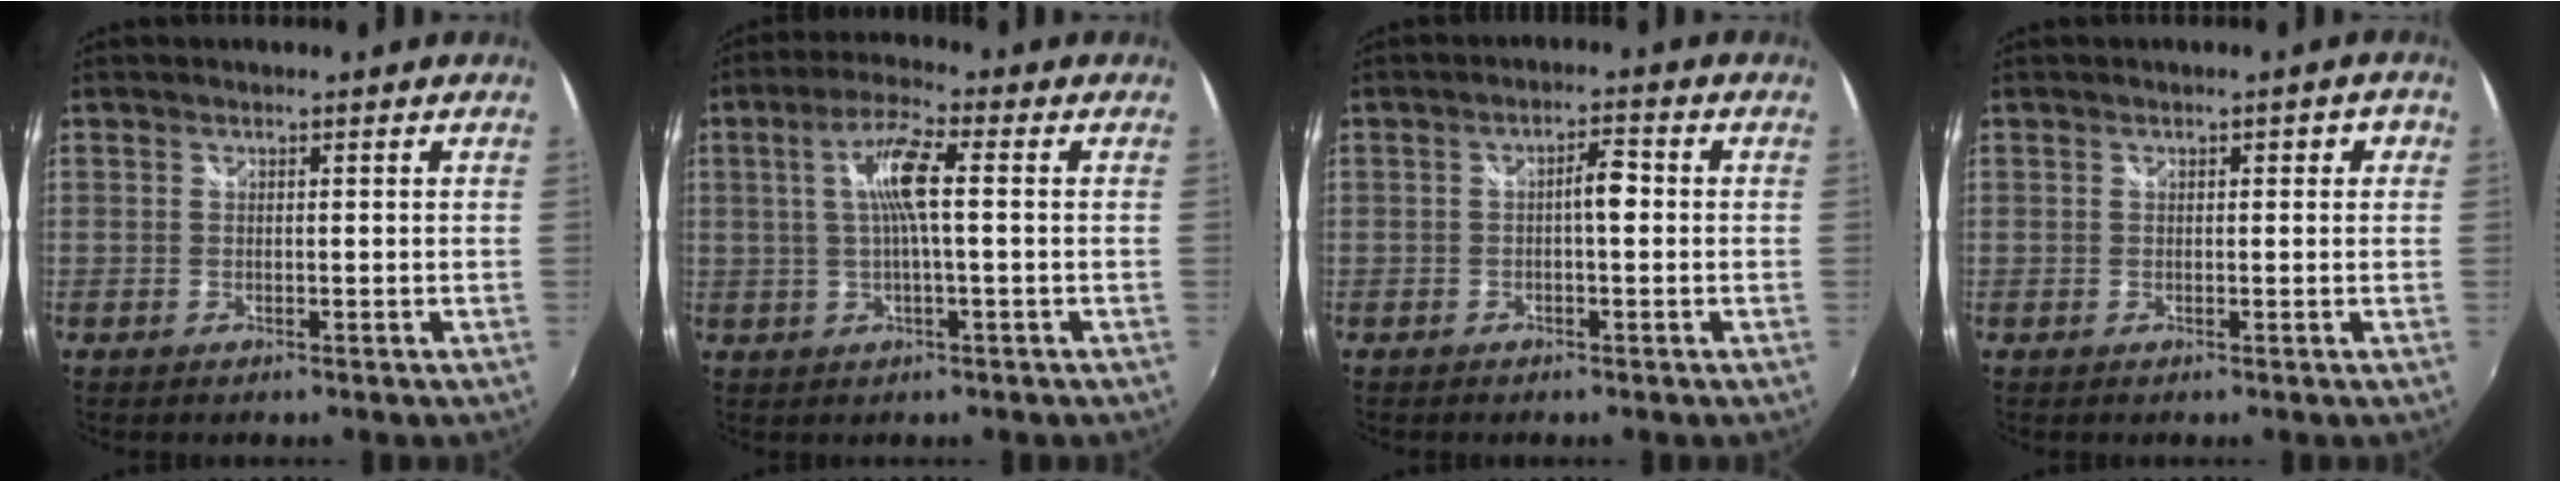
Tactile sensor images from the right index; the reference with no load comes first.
{"total": 7.3, "force": [0.7, 0.7, 7.2], "torque": [-0.138, 0.007, 0.016]}
{"total": 3.3, "force": [-0.2, 0.9, 3.1], "torque": [-0.050, 0.008, -0.006]}
{"total": 2.2, "force": [0.5, 1.2, 1.8], "torque": [-0.021, 0.009, 0.006]}